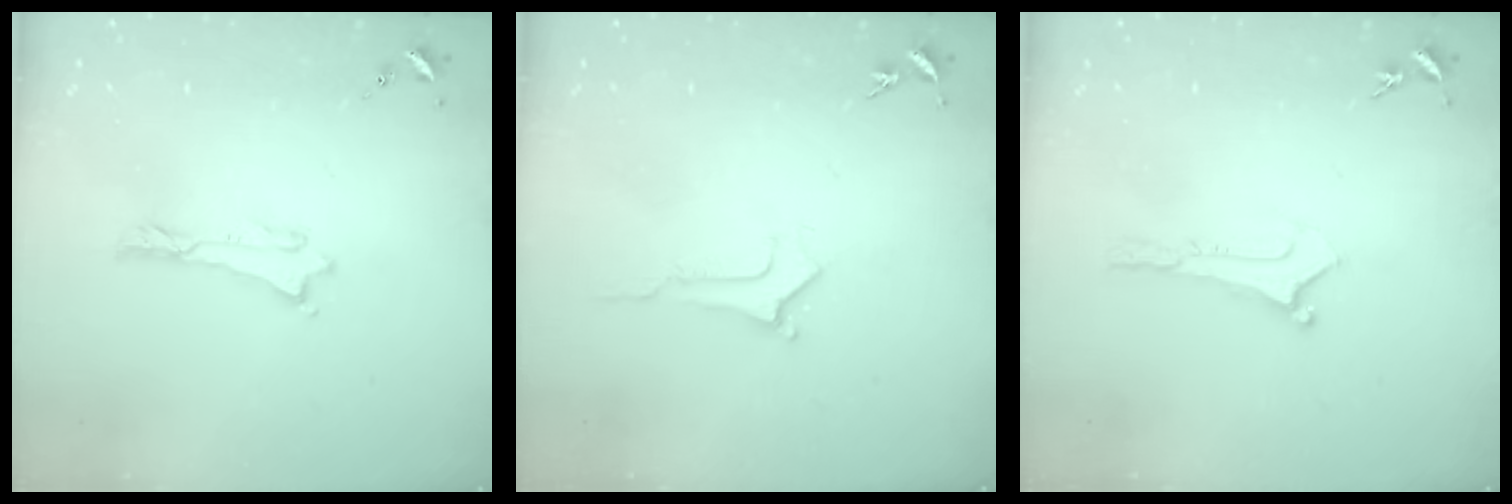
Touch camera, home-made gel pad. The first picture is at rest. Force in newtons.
{"total": 0.0}
{"total": 0.0}